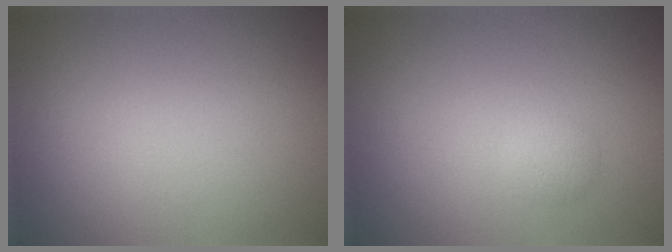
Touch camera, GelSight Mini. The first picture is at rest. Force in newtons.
{"total": 1.1, "press": 1.1, "slide": 0.0}